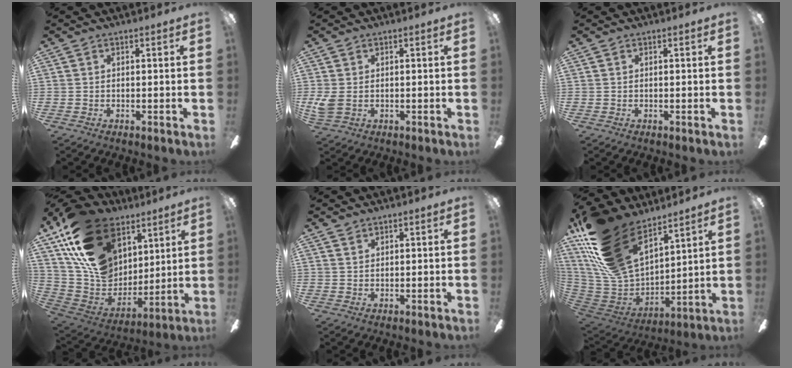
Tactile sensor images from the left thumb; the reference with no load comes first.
{"total": 3.4, "force": [0.4, 2.4, 2.3], "torque": [-0.049, -0.003, 0.004]}
{"total": 0.0}
{"total": 23.3, "force": [11.9, 16.1, 11.9], "torque": [-0.235, -0.048, 0.230]}
{"total": 1.5, "force": [1.3, 0.7, 0.2], "torque": [-0.006, 0.000, 0.025]}
{"total": 25.2, "force": [16.0, 12.7, 14.7], "torque": [-0.314, -0.085, 0.292]}